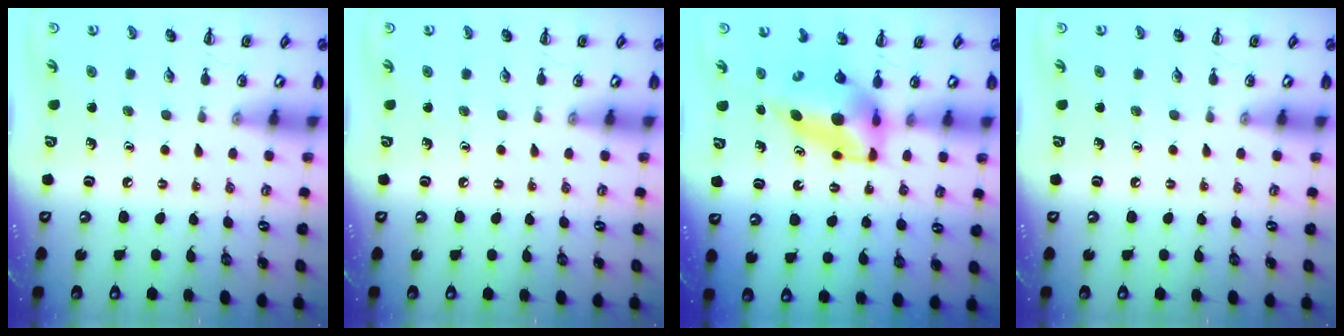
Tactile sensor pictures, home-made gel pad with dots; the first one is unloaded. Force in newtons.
{"total": 0.0}
{"total": 6.8, "press": 6.7, "slide": 1.4}
{"total": 0.0}